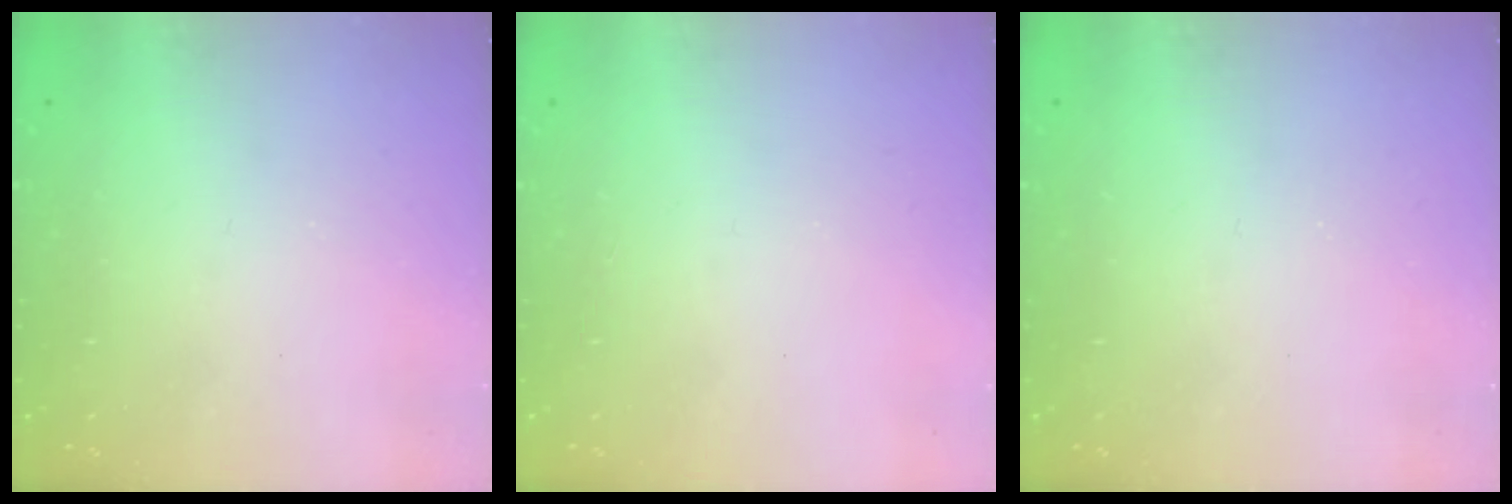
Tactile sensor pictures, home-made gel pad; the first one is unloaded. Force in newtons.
{"total": 0.0}
{"total": 0.0}